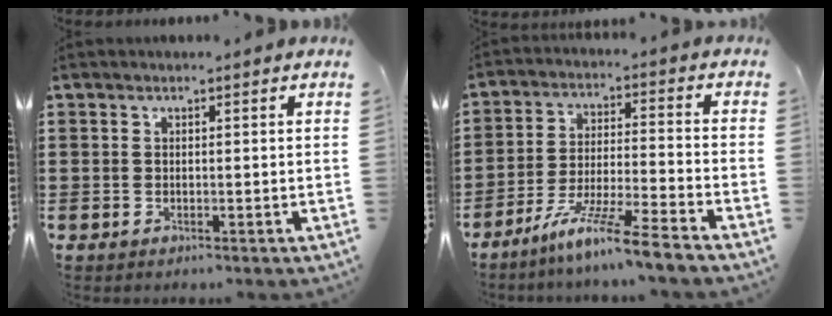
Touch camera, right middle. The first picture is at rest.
{"total": 9.2, "force": [-7.7, -0.8, 4.9], "torque": [-0.100, -0.010, -0.154]}